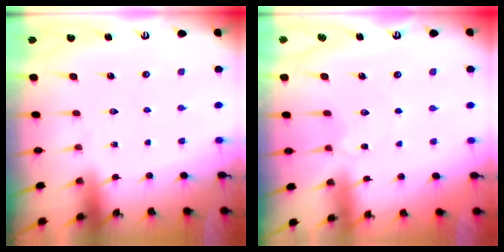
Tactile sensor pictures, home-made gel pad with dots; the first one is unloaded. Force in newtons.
{"total": 2.6, "press": 2.6, "slide": 0.2}